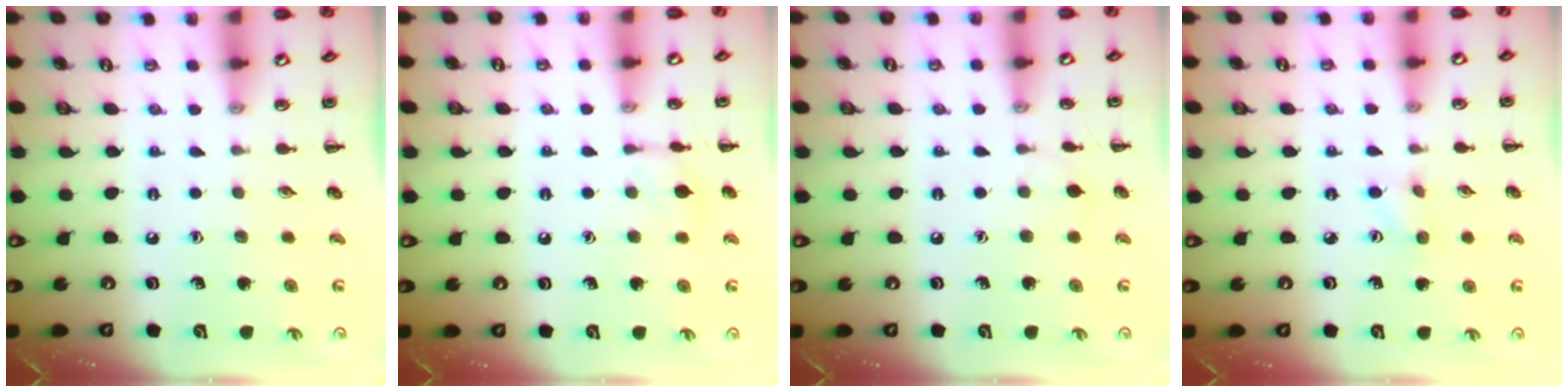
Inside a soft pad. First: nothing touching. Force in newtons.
{"total": 5.9, "press": 5.8, "slide": 1.2}
{"total": 4.5, "press": 4.2, "slide": 1.6}
{"total": 3.2, "press": 3.0, "slide": 1.0}